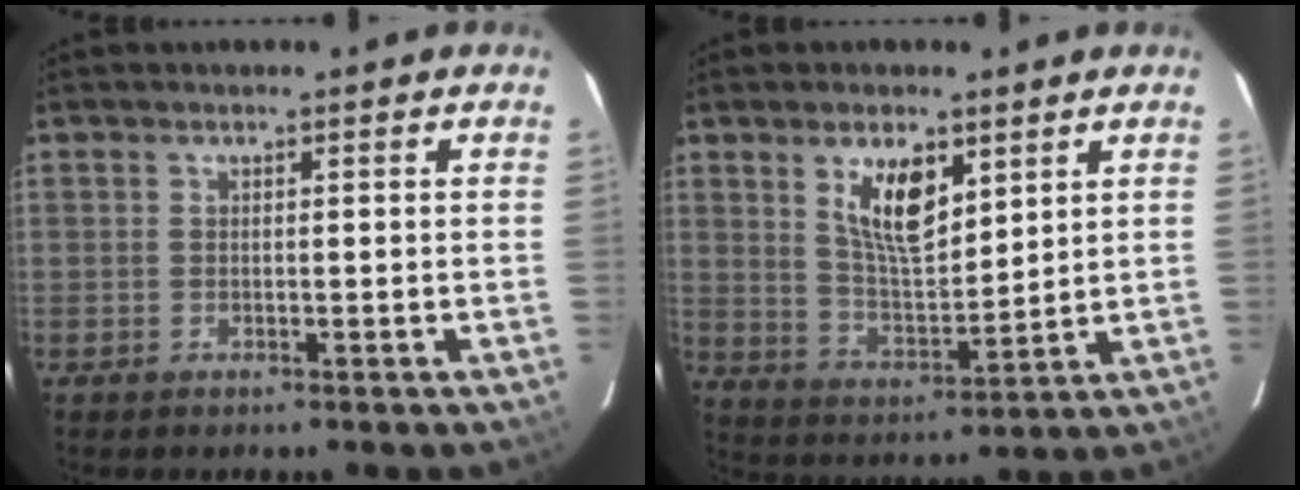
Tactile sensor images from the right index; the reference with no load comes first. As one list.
[{"total": 10.0, "force": [4.9, 4.2, 7.7], "torque": [-0.134, 0.001, 0.102]}]